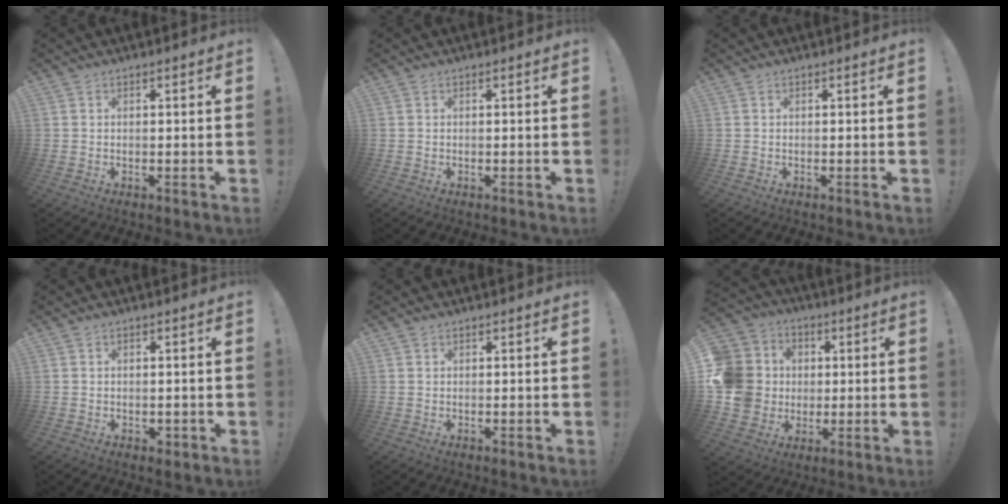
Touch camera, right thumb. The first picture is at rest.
{"total": 0.0}
{"total": 0.0}
{"total": 1.4, "force": [0.1, 1.3, 0.6], "torque": [-0.004, 0.002, 0.002]}
{"total": 0.6, "force": [0.5, 0.4, 0.1], "torque": [0.003, -0.002, 0.009]}
{"total": 15.2, "force": [0.6, 13.9, 6.2], "torque": [-0.127, 0.008, 0.029]}